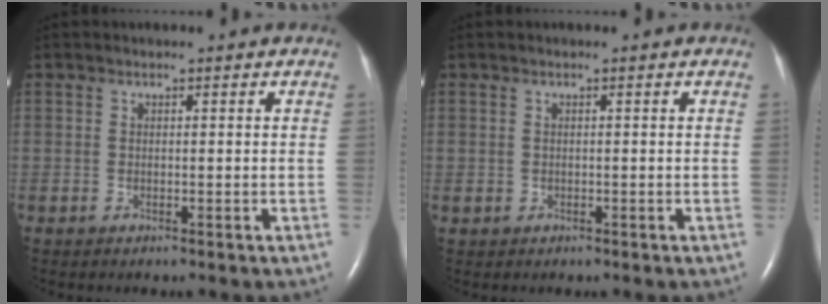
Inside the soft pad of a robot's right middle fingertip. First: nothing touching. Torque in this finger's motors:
{"motor_torque": [0.34, -0.14, 0.31, 0.03]}